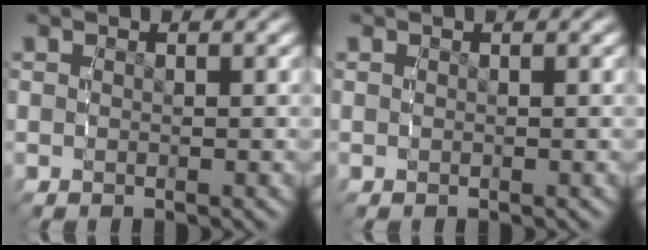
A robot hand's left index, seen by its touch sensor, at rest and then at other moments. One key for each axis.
{"total": 0.0}